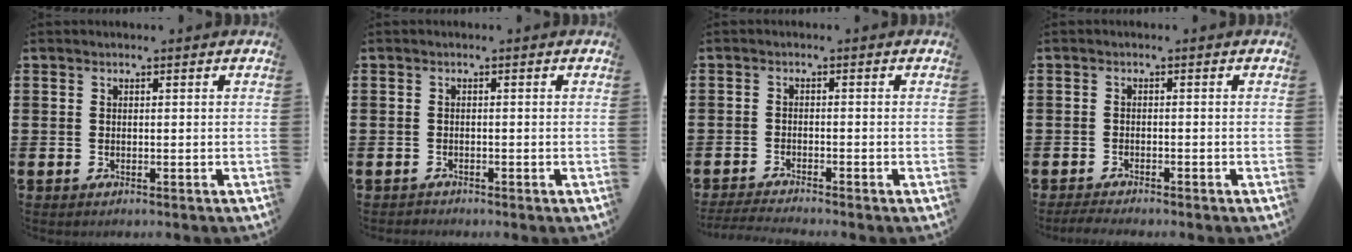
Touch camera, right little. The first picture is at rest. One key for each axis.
{"total": 0.0}
{"total": 1.4, "fx": -1.3, "fy": -0.3, "fz": 0.3, "tx": -0.003, "ty": 0.002, "tz": -0.026}
{"total": 1.6, "fx": -1.5, "fy": 0.1, "fz": 0.4, "tx": -0.008, "ty": 0.005, "tz": -0.031}